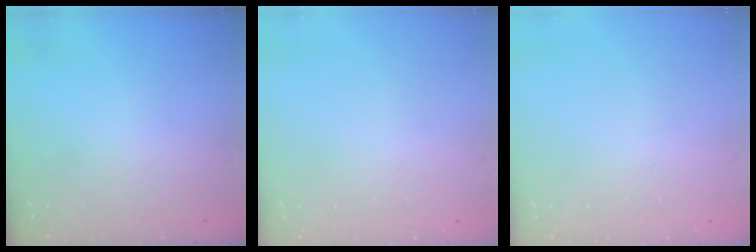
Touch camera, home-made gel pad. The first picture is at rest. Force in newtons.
{"total": 0.0}
{"total": 0.0}